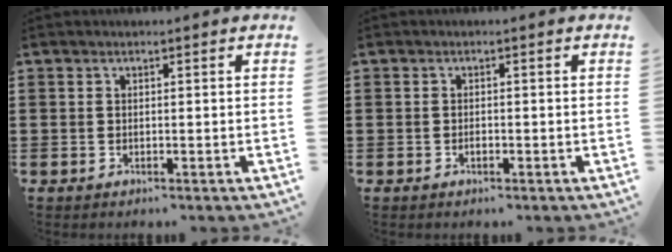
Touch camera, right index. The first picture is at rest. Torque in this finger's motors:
{"motor_torque": [1.13, 1.01, 0.03, 0.00]}